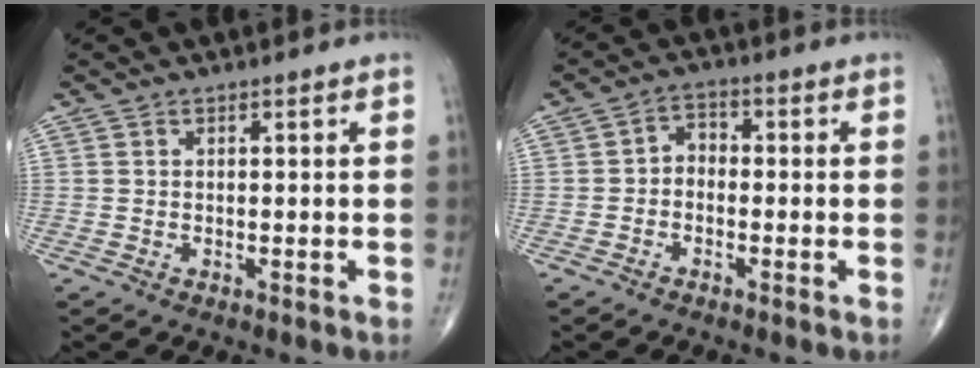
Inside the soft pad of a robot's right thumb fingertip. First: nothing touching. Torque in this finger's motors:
{"motor_torque": [-0.06, -0.01, 0.27, -0.07, 0.03]}